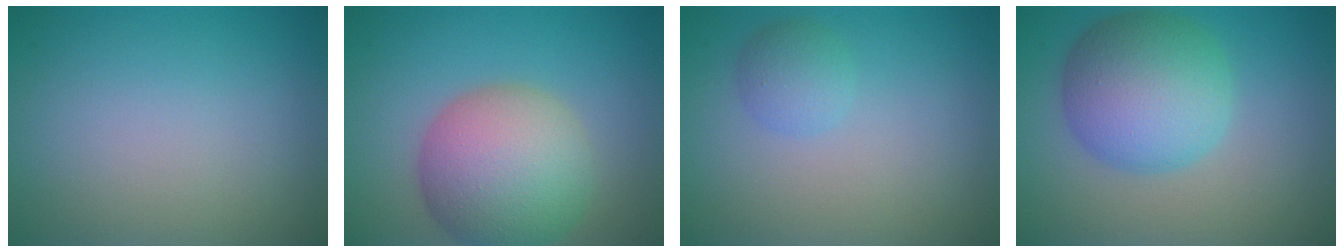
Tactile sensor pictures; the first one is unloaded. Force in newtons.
{"total": 9.0, "press": 9.0, "slide": 0.4}
{"total": 1.8, "press": 1.8, "slide": 0.1}
{"total": 7.8, "press": 7.8, "slide": 0.1}